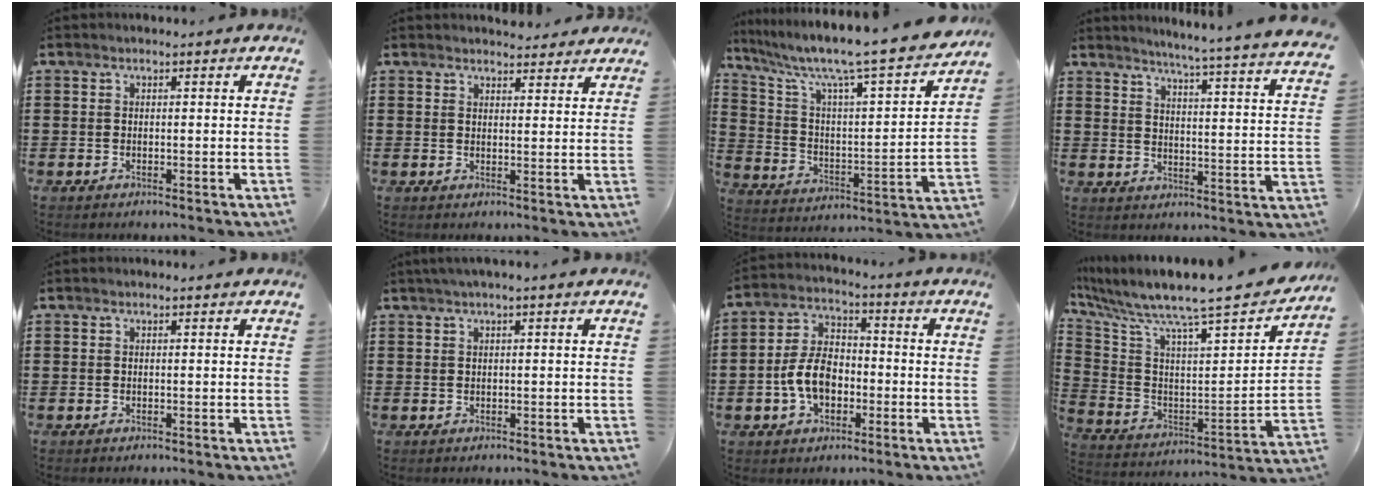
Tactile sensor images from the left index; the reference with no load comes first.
{"total": 2.9, "force": [2.9, 0.6, 0.2], "torque": [-0.003, -0.010, 0.054]}
{"total": 9.3, "force": [7.8, 0.5, 4.9], "torque": [-0.130, -0.066, 0.122]}
{"total": 4.9, "force": [4.2, -1.5, 1.8], "torque": [-0.047, -0.048, 0.062]}
{"total": 0.0}
{"total": 1.2, "force": [0.4, -0.1, 1.1], "torque": [-0.017, -0.002, 0.007]}
{"total": 8.0, "force": [-2.1, 5.1, 5.8], "torque": [-0.137, 0.006, -0.045]}
{"total": 9.9, "force": [8.5, 0.3, 5.2], "torque": [-0.120, -0.077, 0.127]}